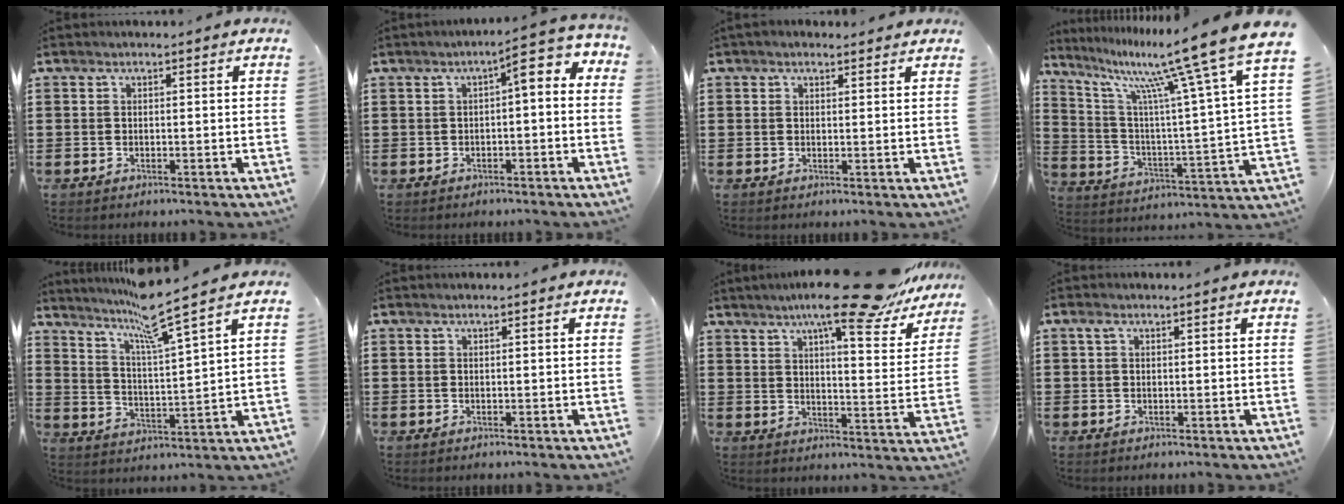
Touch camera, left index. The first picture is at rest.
{"total": 3.3, "force": [-0.1, 0.6, 3.3], "torque": [-0.054, -0.004, -0.016]}
{"total": 1.2, "force": [1.1, 0.5, 0.4], "torque": [-0.009, 0.005, 0.020]}
{"total": 13.5, "force": [10.7, 0.2, 8.2], "torque": [-0.176, -0.078, 0.167]}
{"total": 8.0, "force": [6.7, -0.8, 4.3], "torque": [-0.096, -0.041, 0.112]}
{"total": 0.0}
{"total": 13.3, "force": [10.7, 0.6, 7.9], "torque": [-0.136, -0.052, 0.172]}
{"total": 1.0, "force": [0.3, 0.6, 0.7], "torque": [-0.017, 0.007, 0.005]}